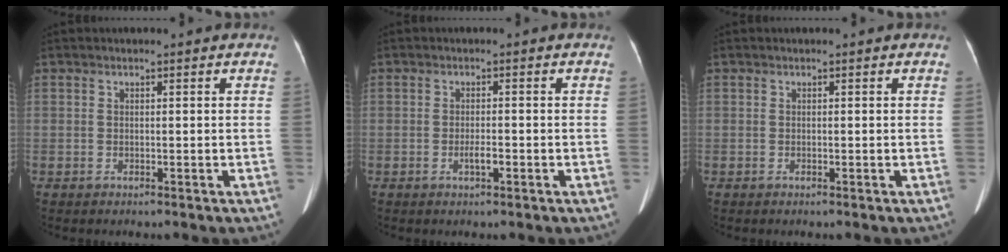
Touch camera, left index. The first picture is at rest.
{"total": 1.7, "force": [-0.8, 0.3, 1.5], "torque": [-0.030, -0.001, -0.014]}
{"total": 0.0}